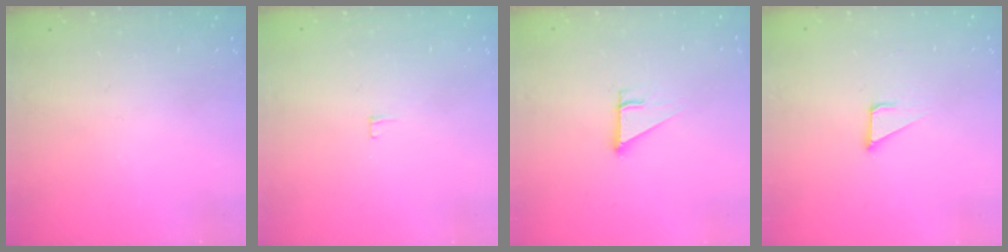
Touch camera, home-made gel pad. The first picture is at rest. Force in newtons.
{"total": 3.4, "press": 3.3, "slide": 0.3}
{"total": 2.7, "press": 2.7, "slide": 0.1}
{"total": 2.1, "press": 2.1, "slide": 0.0}